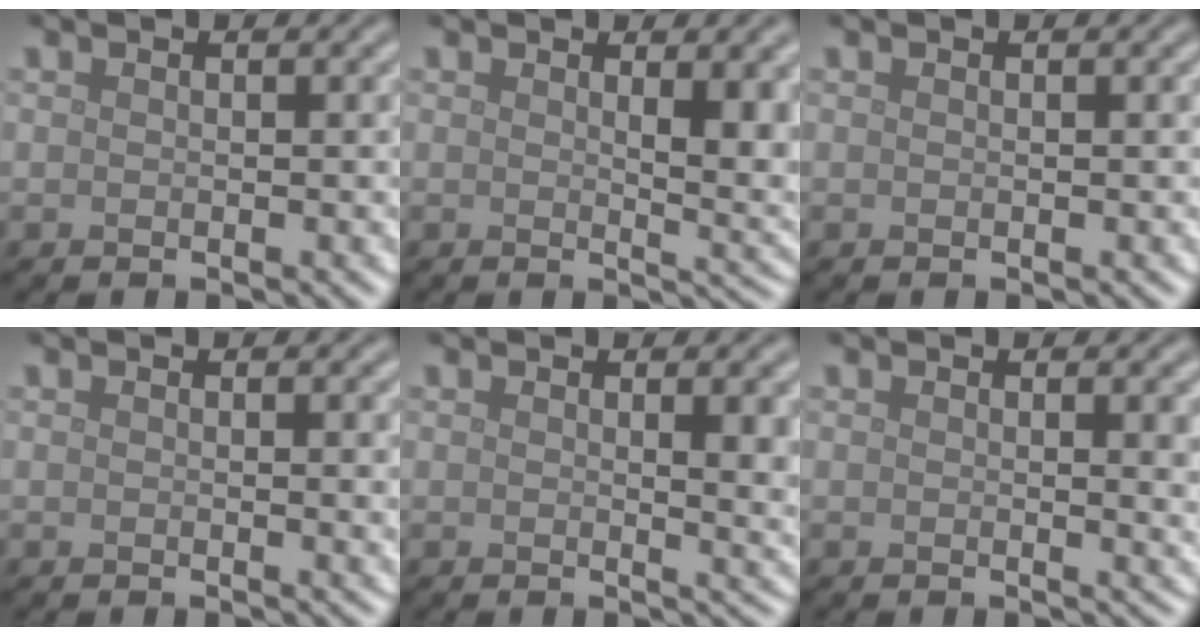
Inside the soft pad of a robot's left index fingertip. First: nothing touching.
{"total": 4.6, "force": [1.4, 1.5, 4.1], "torque": [-0.046, -0.005, 0.025]}
{"total": 0.0}
{"total": 1.8, "force": [0.3, 0.5, 1.7], "torque": [-0.016, 0.001, 0.001]}
{"total": 3.8, "force": [0.9, 1.2, 3.5], "torque": [-0.035, -0.001, 0.013]}
{"total": 2.8, "force": [0.7, 0.9, 2.6], "torque": [-0.021, -0.001, 0.008]}